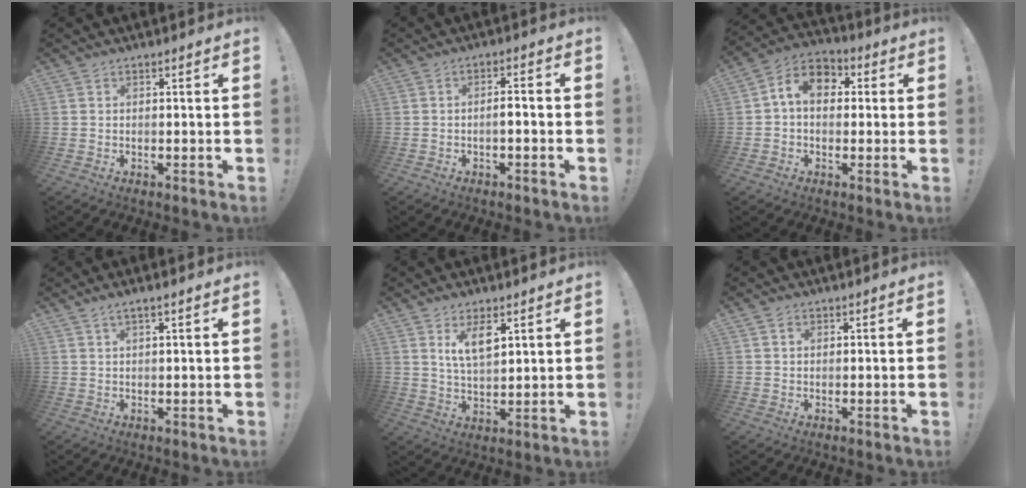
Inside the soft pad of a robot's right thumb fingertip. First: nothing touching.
{"total": 3.0, "force": [-1.4, 0.6, 2.6], "torque": [-0.045, 0.006, -0.024]}
{"total": 9.6, "force": [2.0, 6.9, 6.3], "torque": [-0.112, 0.018, 0.043]}
{"total": 2.3, "force": [1.3, -0.2, 1.9], "torque": [-0.043, -0.001, 0.023]}
{"total": 7.9, "force": [4.6, 3.6, 5.3], "torque": [-0.097, -0.015, 0.083]}
{"total": 1.0, "force": [0.6, 0.8, 0.4], "torque": [-0.004, 0.000, 0.010]}